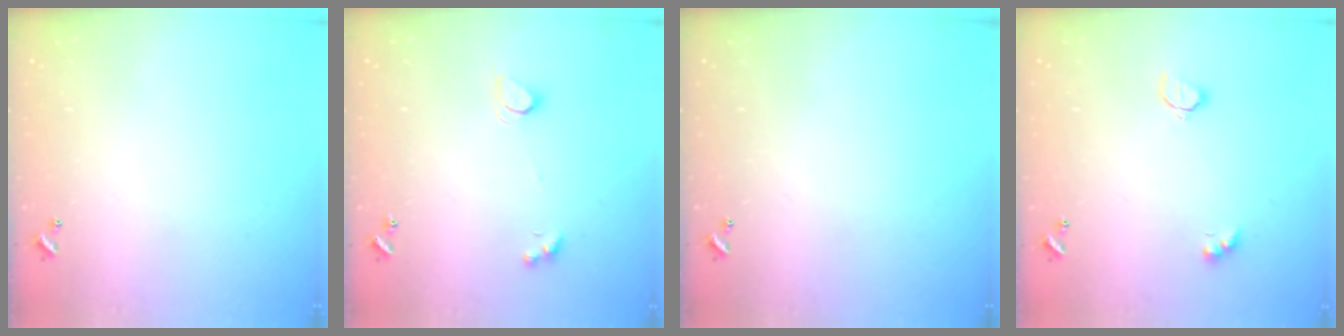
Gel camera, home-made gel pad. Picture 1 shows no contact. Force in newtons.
{"total": 2.6, "press": 2.6, "slide": 0.5}
{"total": 0.0}
{"total": 2.6, "press": 2.6, "slide": 0.5}